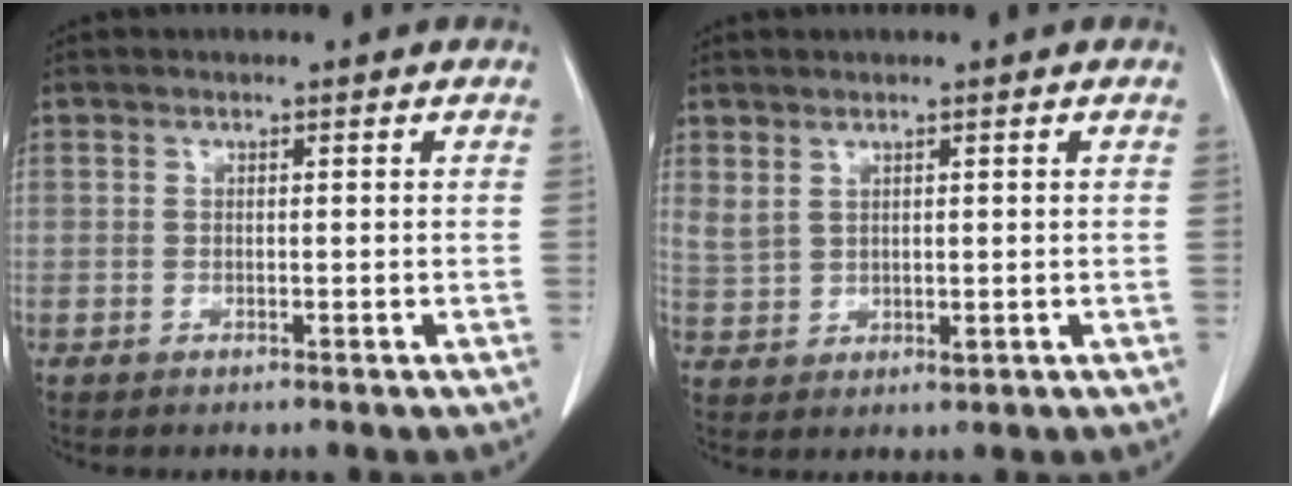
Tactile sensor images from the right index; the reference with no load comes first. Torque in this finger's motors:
{"motor_torque": [0.21, 0.16, 0.14, 0.07]}